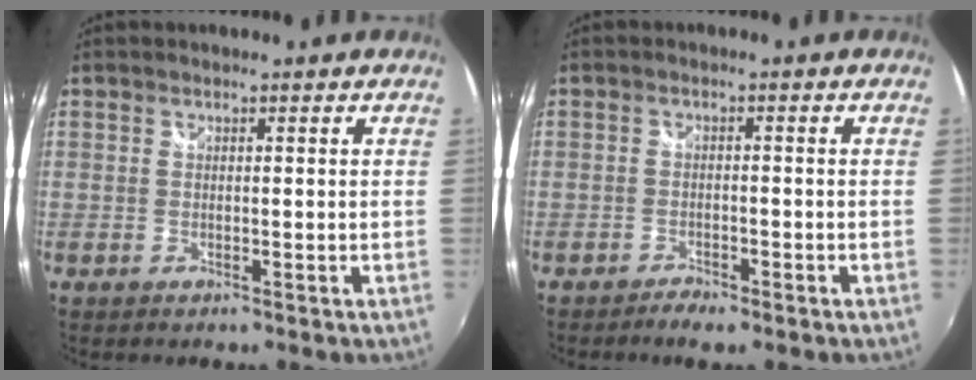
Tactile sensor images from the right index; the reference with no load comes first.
{"total": 3.0, "force": [-2.6, 0.9, 1.4], "torque": [-0.038, -0.006, -0.047]}